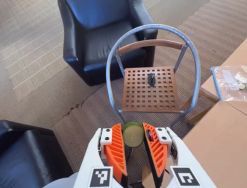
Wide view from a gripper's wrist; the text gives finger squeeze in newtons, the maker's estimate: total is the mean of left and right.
{"total": 8.5, "left": 8.3, "right": 8.7}